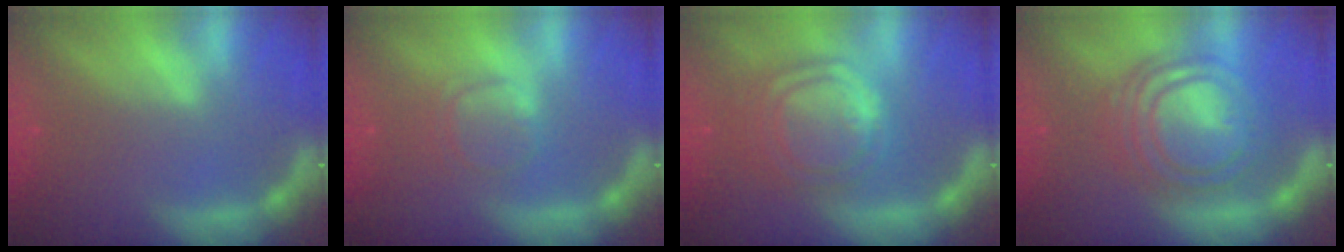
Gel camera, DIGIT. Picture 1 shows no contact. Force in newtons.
{"total": 3.0}
{"total": 8.6}
{"total": 10.0}